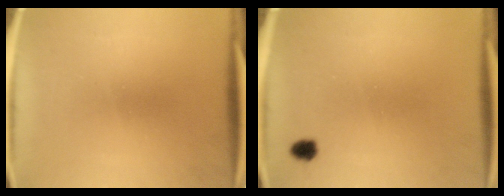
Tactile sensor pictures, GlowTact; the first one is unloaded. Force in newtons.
{"total": 1.8}